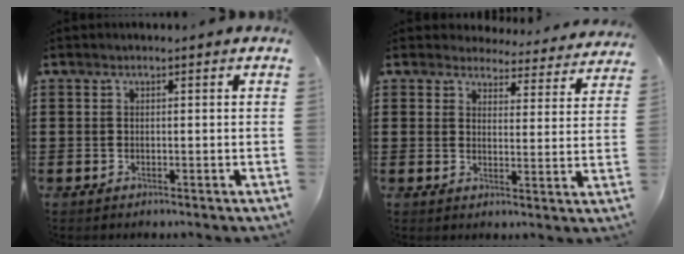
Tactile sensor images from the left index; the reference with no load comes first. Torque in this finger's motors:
{"motor_torque": [2.14, 0.00, 0.04, -0.07]}